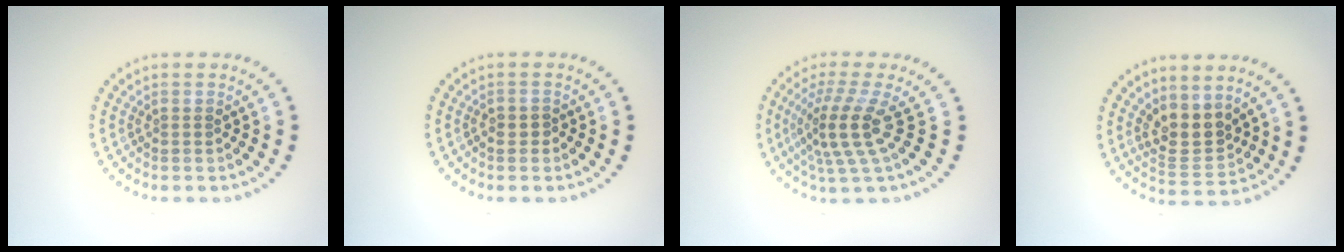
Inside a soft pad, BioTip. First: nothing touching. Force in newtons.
{"total": 0.8, "press": 0.7, "slide": 0.4}
{"total": 4.4, "press": 3.1, "slide": 3.1}
{"total": 3.2, "press": 2.7, "slide": 1.6}